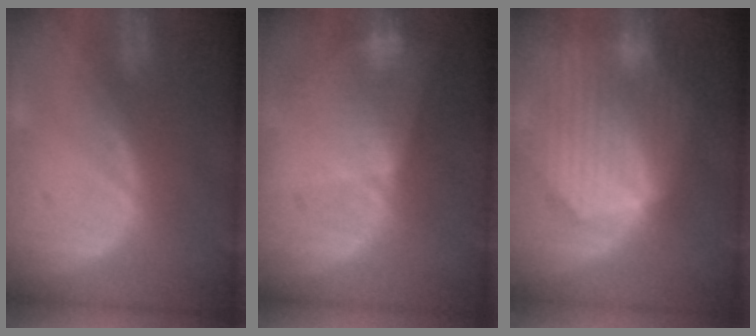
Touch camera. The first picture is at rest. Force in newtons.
{"total": 7.5, "press": 7.0, "slide": 2.8}
{"total": 10.4, "press": 9.1, "slide": 5.1}